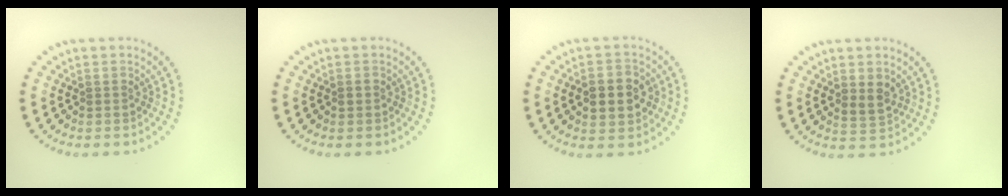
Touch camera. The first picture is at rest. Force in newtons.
{"total": 0.8, "press": 0.8, "slide": 0.1}
{"total": 4.1, "press": 4.1, "slide": 0.2}
{"total": 1.9, "press": 1.7, "slide": 0.9}